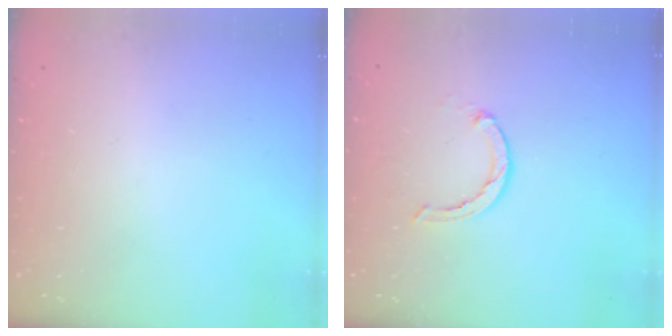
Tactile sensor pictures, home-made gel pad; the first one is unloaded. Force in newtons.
{"total": 2.1, "press": 2.0, "slide": 0.4}